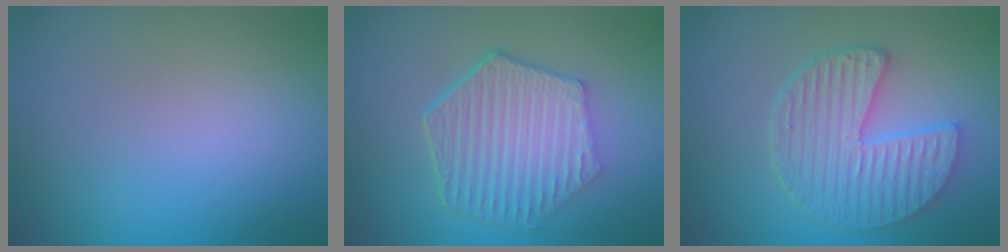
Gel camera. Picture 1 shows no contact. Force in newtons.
{"total": 6.5, "press": 4.8, "slide": 4.3}
{"total": 4.9, "press": 4.2, "slide": 2.5}